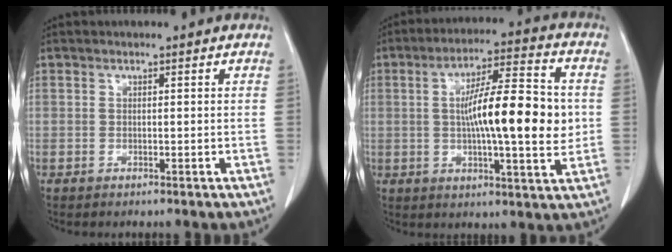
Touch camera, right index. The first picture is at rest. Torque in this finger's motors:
{"motor_torque": [1.80, -0.17, 0.54, 0.21]}